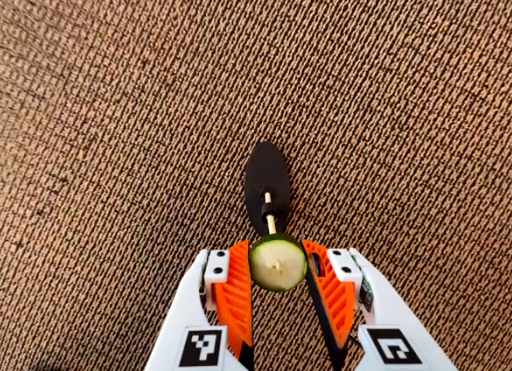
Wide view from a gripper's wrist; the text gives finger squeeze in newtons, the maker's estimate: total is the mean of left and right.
{"total": 6.5, "left": 6.1, "right": 6.9}